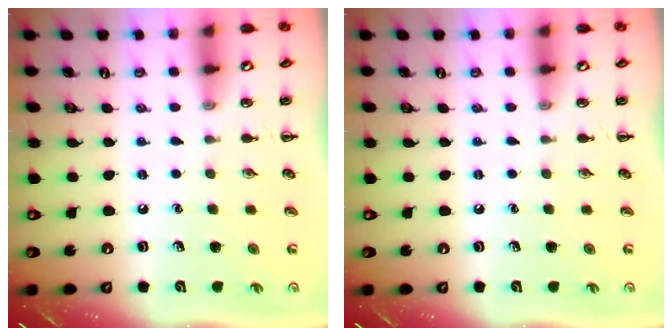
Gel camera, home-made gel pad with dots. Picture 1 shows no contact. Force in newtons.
{"total": 0.0}